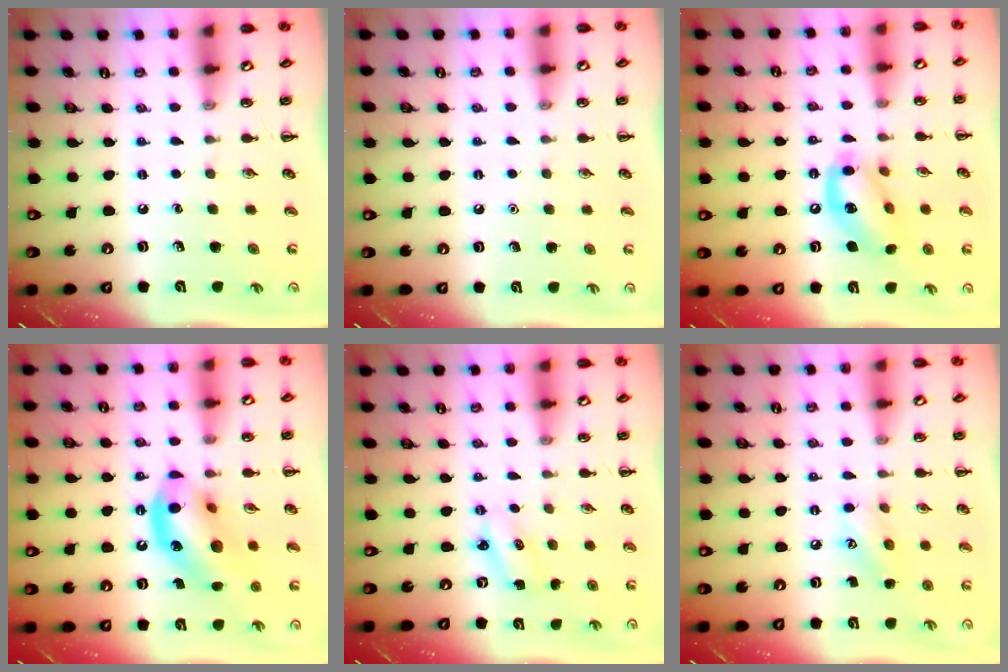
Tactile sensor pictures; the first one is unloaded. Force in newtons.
{"total": 1.6, "press": 1.6, "slide": 0.1}
{"total": 14.5, "press": 14.4, "slide": 2.3}
{"total": 14.7, "press": 14.1, "slide": 4.1}
{"total": 2.3, "press": 2.2, "slide": 0.7}
{"total": 8.7, "press": 8.7, "slide": 1.0}